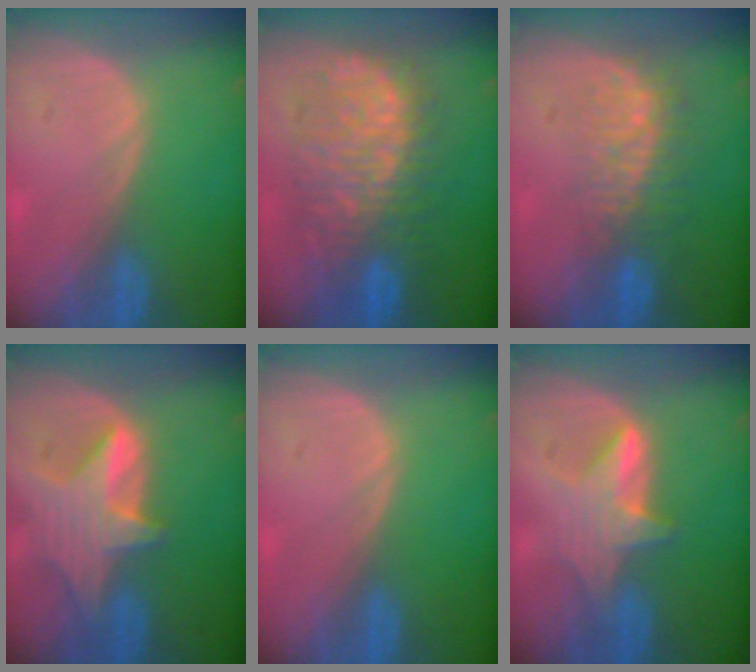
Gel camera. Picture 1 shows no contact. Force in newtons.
{"total": 12.3, "press": 12.2, "slide": 1.3}
{"total": 8.3, "press": 7.4, "slide": 3.7}
{"total": 7.1, "press": 6.8, "slide": 1.9}
{"total": 0.0}
{"total": 5.5, "press": 5.5, "slide": 0.2}